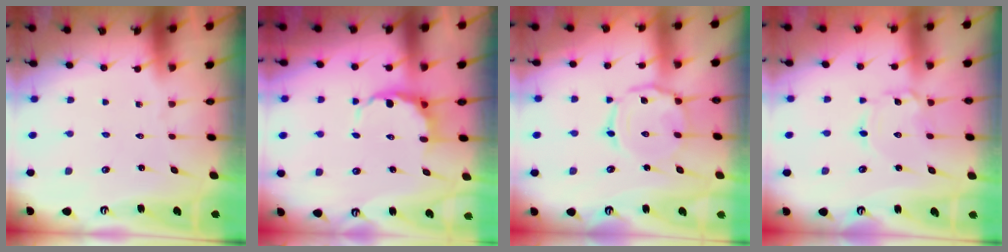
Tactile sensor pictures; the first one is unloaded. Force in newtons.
{"total": 7.6, "press": 7.4, "slide": 1.7}
{"total": 8.0, "press": 8.0, "slide": 0.6}
{"total": 1.7, "press": 1.7, "slide": 0.1}